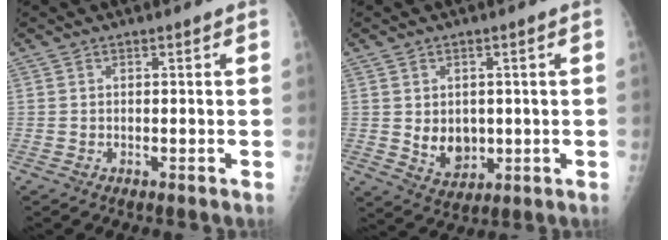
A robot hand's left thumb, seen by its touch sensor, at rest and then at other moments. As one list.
[{"total": 6.3, "force": [0.1, 4.9, 3.9], "torque": [-0.037, -0.011, 0.018]}]